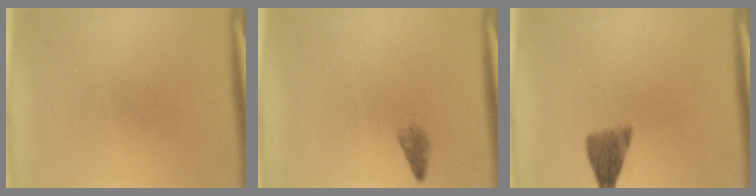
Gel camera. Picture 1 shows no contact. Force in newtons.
{"total": 1.2}
{"total": 4.5}